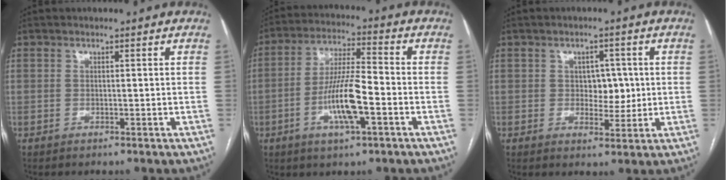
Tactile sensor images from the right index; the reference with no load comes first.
{"total": 10.7, "force": [-3.5, 1.8, 10.0], "torque": [-0.194, 0.002, -0.065]}
{"total": 4.3, "force": [0.4, 3.0, 3.1], "torque": [-0.032, 0.006, 0.011]}